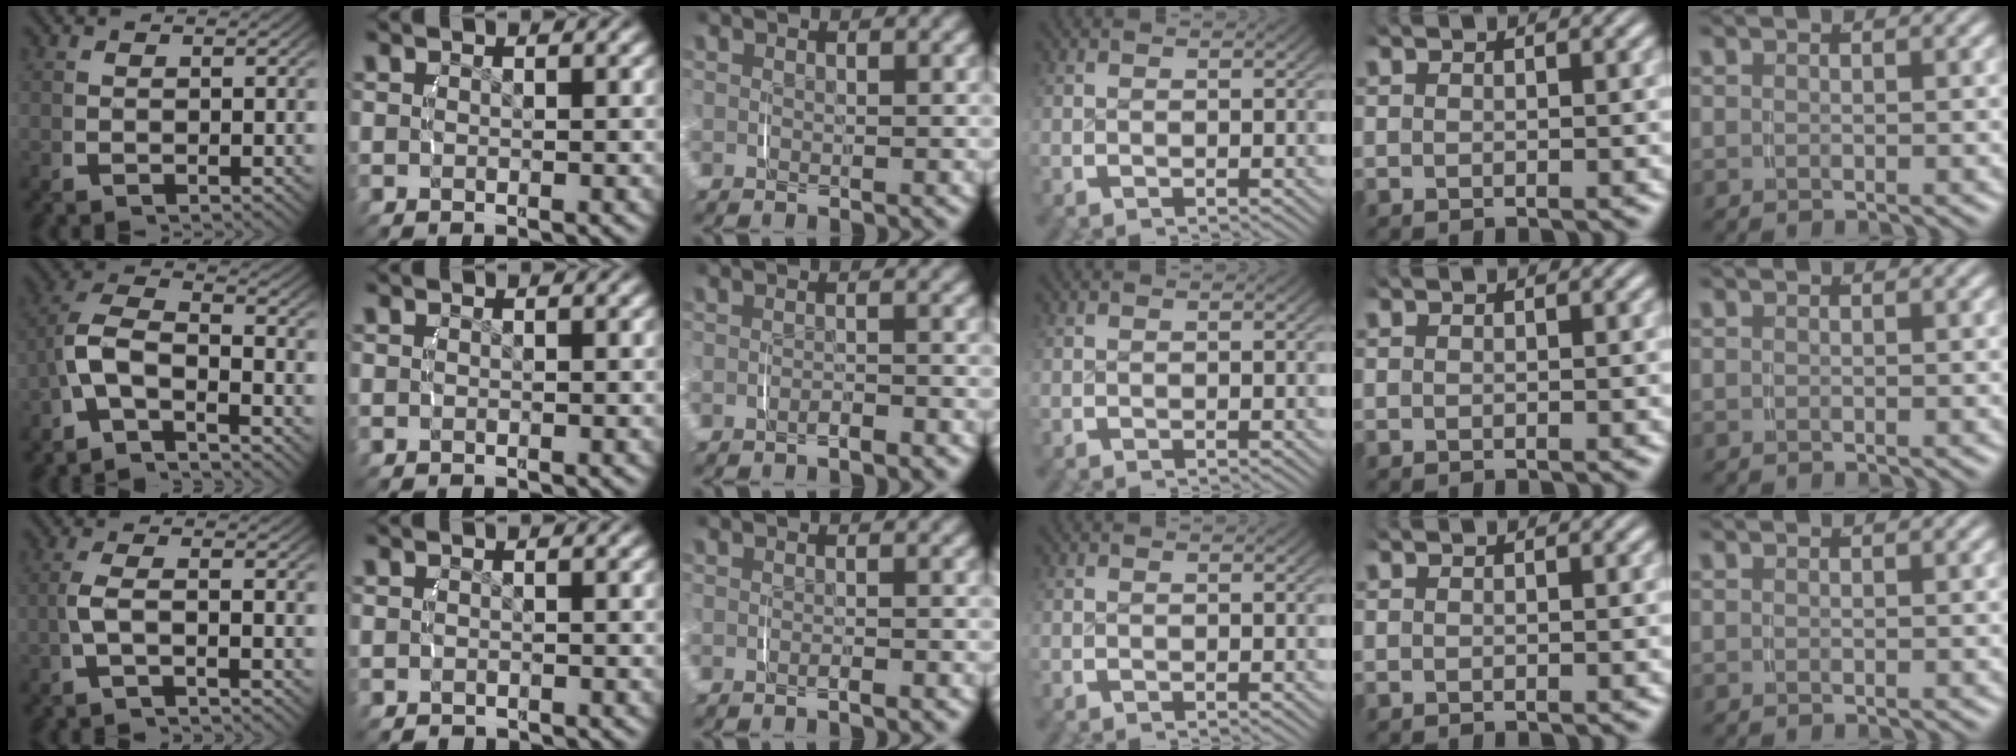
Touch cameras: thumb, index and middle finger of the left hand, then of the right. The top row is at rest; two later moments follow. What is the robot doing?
{"motion": "lift_and_place", "object": "camera"}